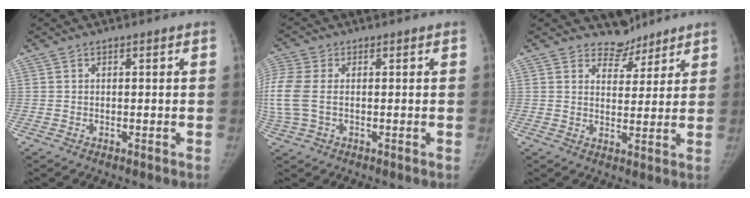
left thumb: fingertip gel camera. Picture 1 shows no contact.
{"total": 8.7, "force": [0.1, 5.6, 6.7], "torque": [-0.194, 0.014, 0.003]}
{"total": 5.0, "force": [4.3, 2.6, -0.4], "torque": [0.035, -0.038, 0.070]}